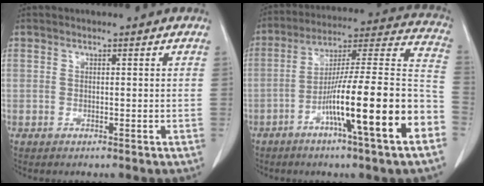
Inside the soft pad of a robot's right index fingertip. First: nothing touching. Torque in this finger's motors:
{"motor_torque": [2.14, 0.00, 1.05, 0.21]}